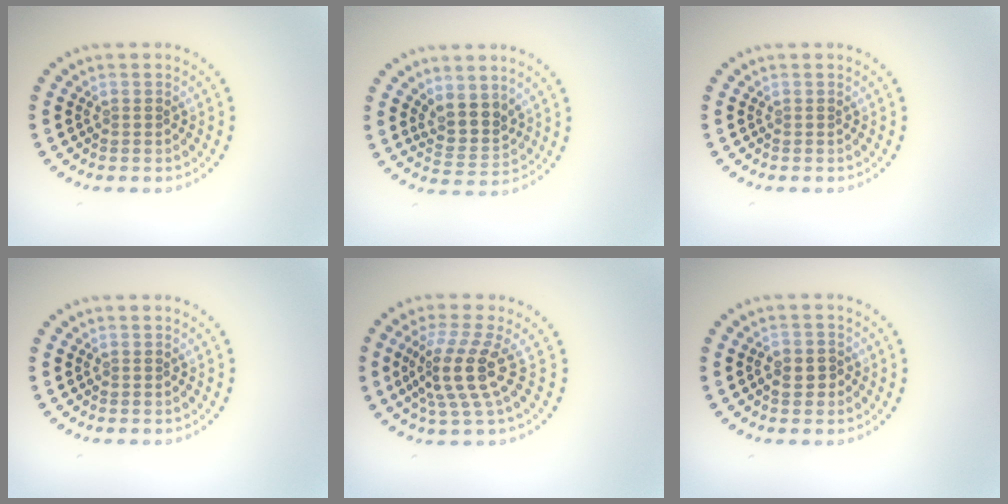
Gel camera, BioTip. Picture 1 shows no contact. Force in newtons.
{"total": 2.9, "press": 2.3, "slide": 1.7}
{"total": 0.0}
{"total": 0.0}
{"total": 4.5, "press": 3.4, "slide": 2.9}
{"total": 1.6, "press": 1.5, "slide": 0.5}